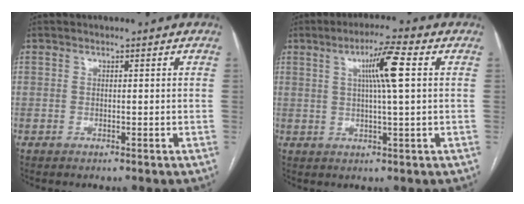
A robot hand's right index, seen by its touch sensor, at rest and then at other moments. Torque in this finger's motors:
{"motor_torque": [0.68, 0.00, 0.37, 0.08]}